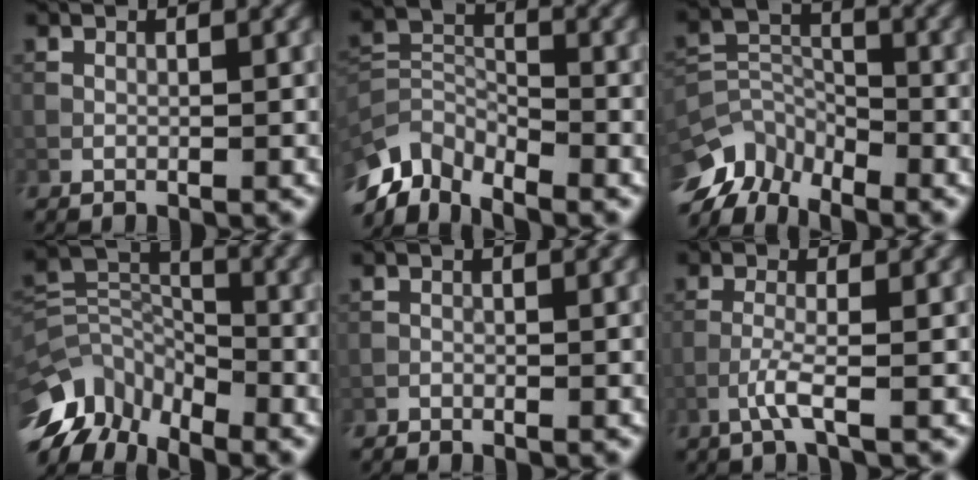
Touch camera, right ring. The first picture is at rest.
{"total": 5.8, "force": [-4.8, 2.6, 2.1], "torque": [-0.039, -0.005, -0.103]}
{"total": 6.9, "force": [-5.7, 3.2, 2.2], "torque": [-0.036, -0.006, -0.118]}
{"total": 9.1, "force": [-6.8, 4.7, 3.7], "torque": [-0.076, 0.006, -0.134]}
{"total": 0.8, "force": [-0.7, 0.2, 0.0], "torque": [-0.001, 0.000, -0.017]}
{"total": 2.2, "force": [-1.1, 0.1, 1.8], "torque": [-0.039, 0.005, -0.034]}